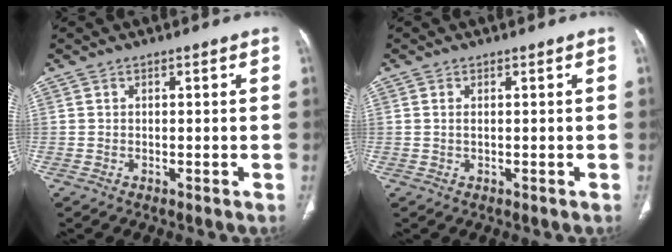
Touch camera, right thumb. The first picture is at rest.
{"total": 0.9, "force": [0.0, 0.4, 0.8], "torque": [-0.021, 0.001, 0.002]}